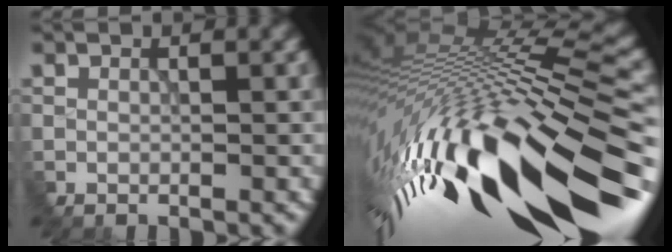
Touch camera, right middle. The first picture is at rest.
{"total": 17.0, "force": [-6.5, 4.8, 14.9], "torque": [-0.296, -0.014, -0.089]}